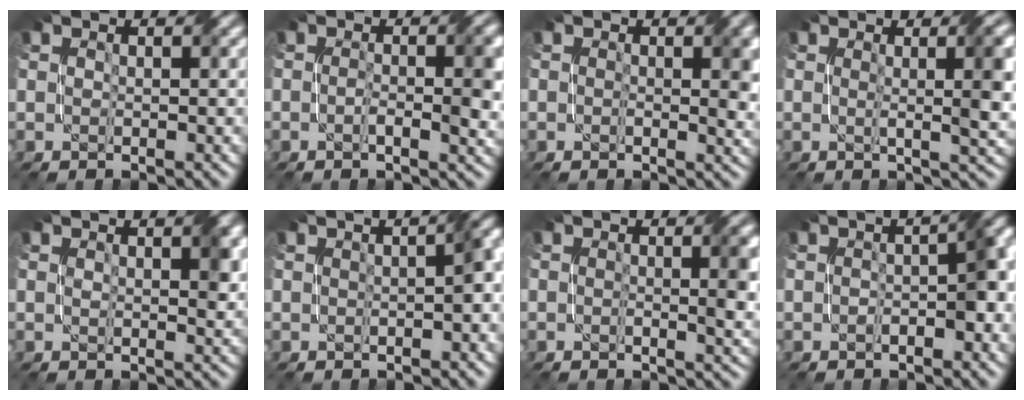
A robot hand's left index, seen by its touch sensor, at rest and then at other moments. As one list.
[{"total": 4.2, "force": [-0.4, 1.1, 4.0], "torque": [-0.066, -0.001, -0.008]}, {"total": 3.1, "force": [0.3, 1.2, 2.8], "torque": [-0.036, 0.000, 0.003]}, {"total": 6.3, "force": [0.9, 1.8, 6.0], "torque": [-0.055, 0.006, 0.013]}, {"total": 2.3, "force": [1.0, 0.6, 1.9], "torque": [-0.024, 0.002, 0.019]}, {"total": 3.8, "force": [0.1, 1.0, 3.7], "torque": [-0.035, 0.015, 0.009]}, {"total": 3.5, "force": [0.3, 0.8, 3.4], "torque": [-0.045, 0.002, 0.002]}, {"total": 4.2, "force": [-0.5, 1.2, 4.0], "torque": [-0.057, 0.012, -0.012]}]